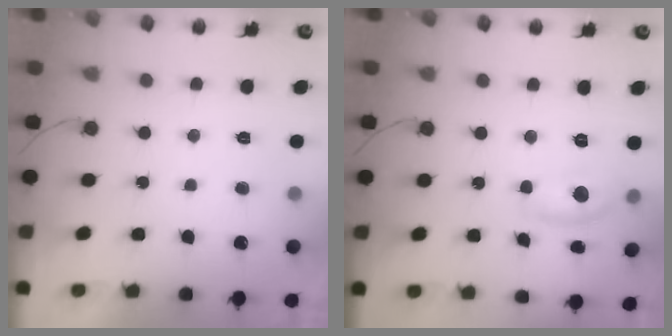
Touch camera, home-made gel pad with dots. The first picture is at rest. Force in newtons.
{"total": 8.7, "press": 8.7, "slide": 0.5}